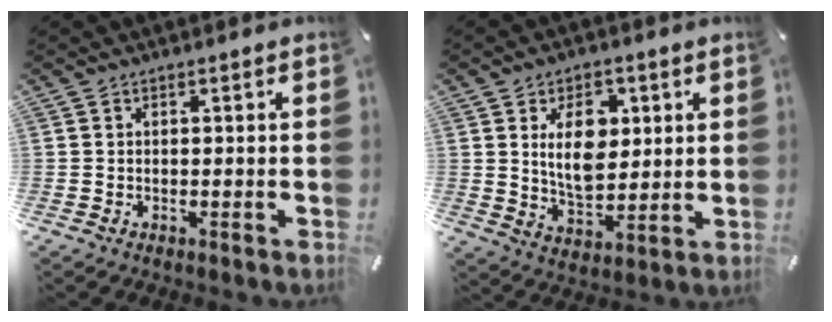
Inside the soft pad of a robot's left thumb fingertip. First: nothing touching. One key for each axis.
{"total": 11.9, "fx": 3.3, "fy": 7.8, "fz": 8.3, "tx": -0.139, "ty": -0.003, "tz": 0.054}